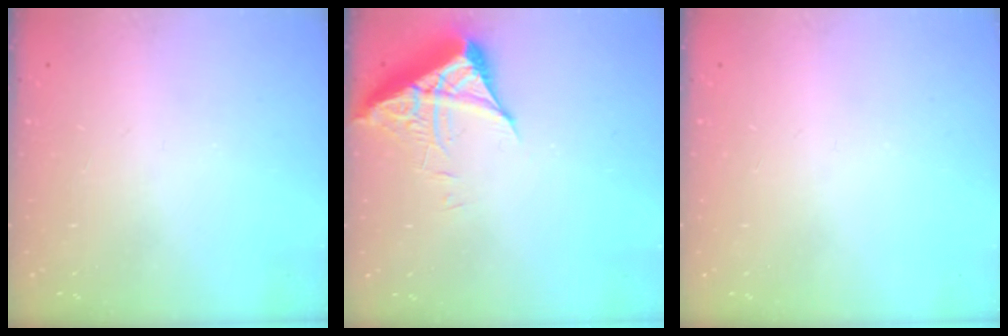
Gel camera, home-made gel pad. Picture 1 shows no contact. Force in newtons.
{"total": 6.1, "press": 6.1, "slide": 0.7}
{"total": 0.0}